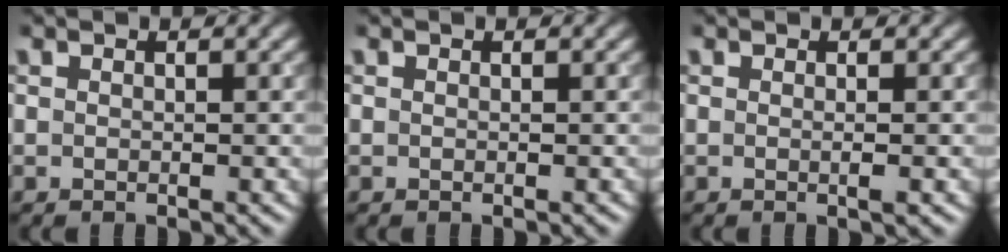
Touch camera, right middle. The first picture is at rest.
{"total": 0.0}
{"total": 1.3, "force": [-0.1, 0.3, 1.2], "torque": [-0.013, 0.000, -0.005]}